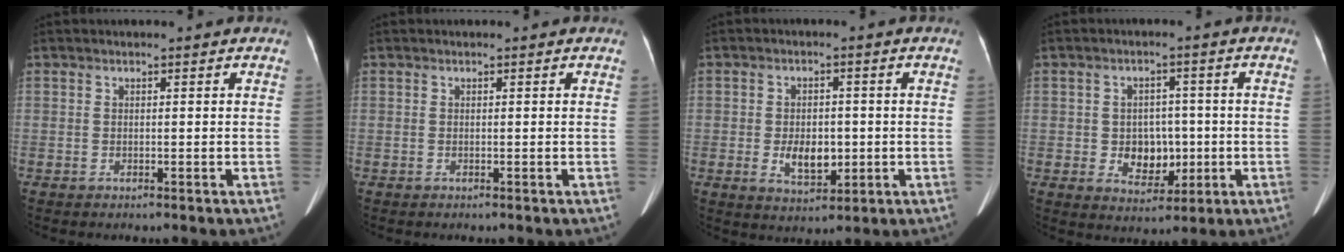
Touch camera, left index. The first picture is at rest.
{"total": 0.0}
{"total": 5.6, "force": [-1.0, 3.3, 4.4], "torque": [-0.080, -0.003, -0.007]}
{"total": 6.2, "force": [-0.8, 4.7, 3.9], "torque": [-0.060, 0.008, -0.003]}